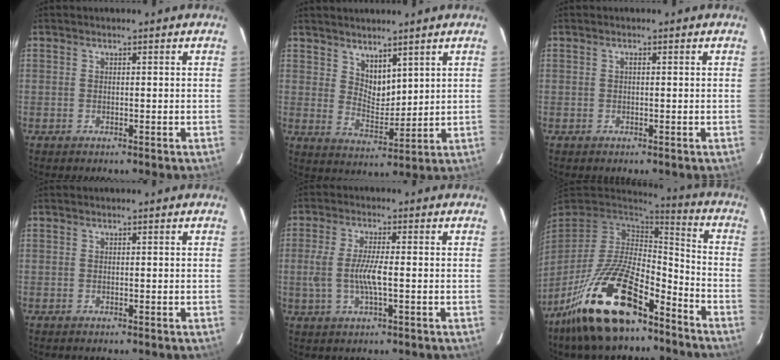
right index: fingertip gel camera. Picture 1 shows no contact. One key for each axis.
{"total": 5.7, "fx": 4.3, "fy": 2.8, "fz": 2.5, "tx": -0.033, "ty": -0.005, "tz": 0.082}
{"total": 0.5, "fx": 0.0, "fy": 0.2, "fz": 0.5, "tx": -0.008, "ty": 0.005, "tz": -0.001}
{"total": 0.0}
{"total": 6.5, "fx": -1.0, "fy": 1.2, "fz": 6.4, "tx": -0.126, "ty": -0.004, "tz": -0.018}
{"total": 21.5, "fx": -13.8, "fy": 8.1, "fz": 14.4, "tx": -0.291, "ty": -0.019, "tz": -0.243}